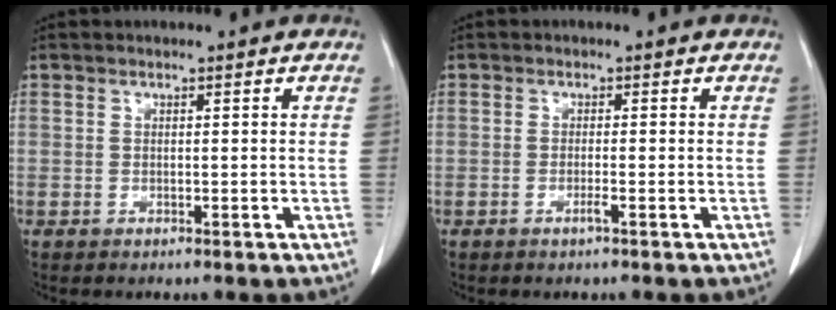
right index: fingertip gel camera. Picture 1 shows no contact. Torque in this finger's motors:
{"motor_torque": [0.13, 0.02, -0.02, 0.02]}